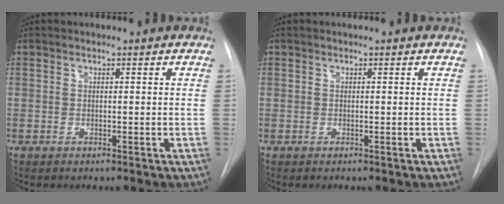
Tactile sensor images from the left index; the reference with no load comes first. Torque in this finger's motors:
{"motor_torque": [0.00, 0.00, 0.00, 0.00]}